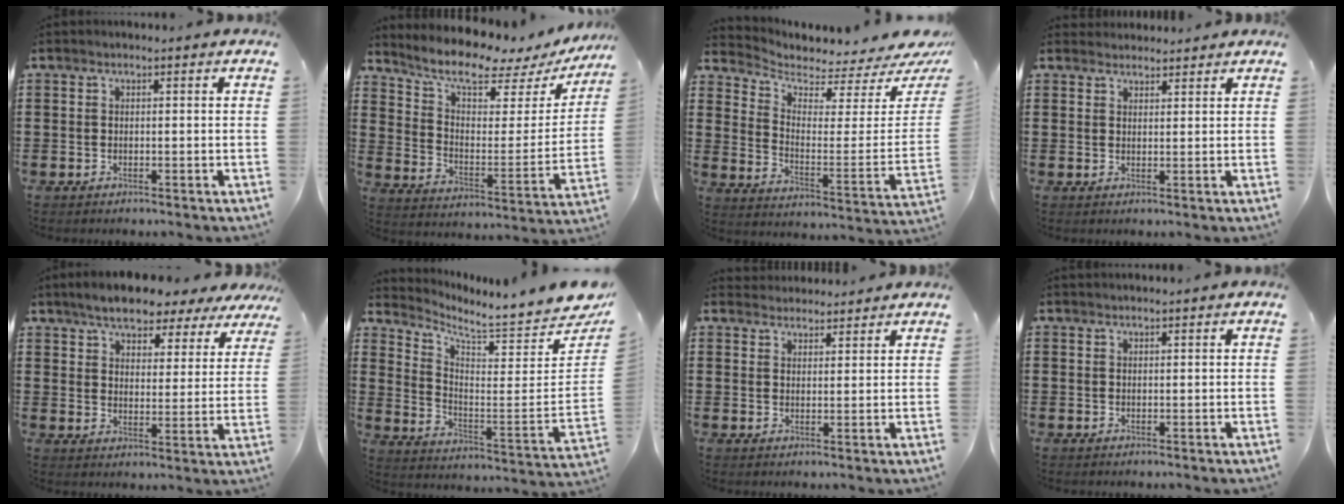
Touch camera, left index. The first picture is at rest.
{"total": 8.5, "force": [7.2, 1.8, 4.1], "torque": [-0.099, -0.057, 0.117]}
{"total": 3.3, "force": [3.0, 1.0, 1.0], "torque": [-0.044, -0.039, 0.047]}
{"total": 2.1, "force": [2.1, 0.4, -0.1], "torque": [-0.004, -0.002, 0.042]}
{"total": 6.1, "force": [5.7, 1.3, 1.8], "torque": [-0.063, -0.020, 0.100]}
{"total": 5.8, "force": [5.5, -0.2, 1.8], "torque": [-0.061, -0.067, 0.087]}
{"total": 2.5, "force": [2.5, 0.3, -0.4], "torque": [0.001, -0.006, 0.048]}
{"total": 0.5, "force": [0.5, 0.1, 0.1], "torque": [-0.003, -0.001, 0.011]}